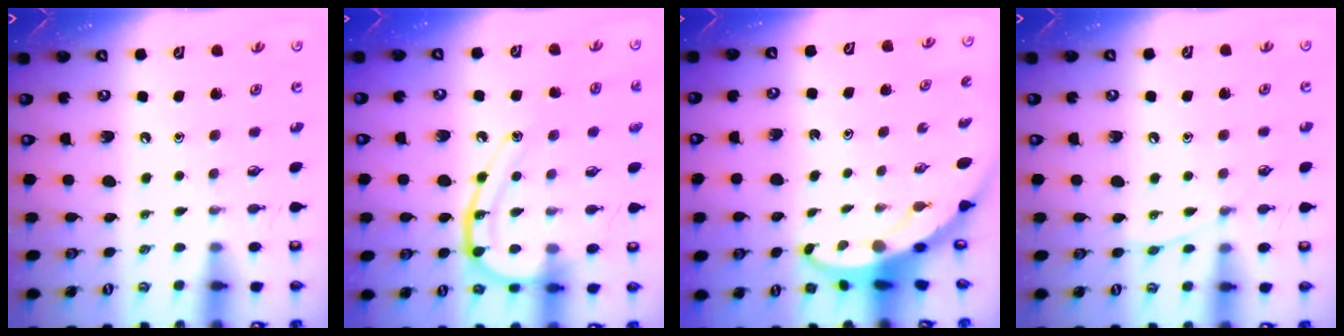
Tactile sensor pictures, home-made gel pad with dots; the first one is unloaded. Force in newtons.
{"total": 16.6, "press": 16.5, "slide": 1.2}
{"total": 5.1, "press": 5.0, "slide": 0.5}
{"total": 4.1, "press": 4.0, "slide": 0.5}